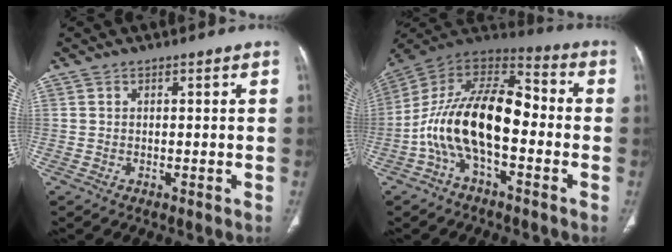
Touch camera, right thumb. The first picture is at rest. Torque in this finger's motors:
{"motor_torque": [2.51, 2.50, 1.90, -0.87, 0.58]}